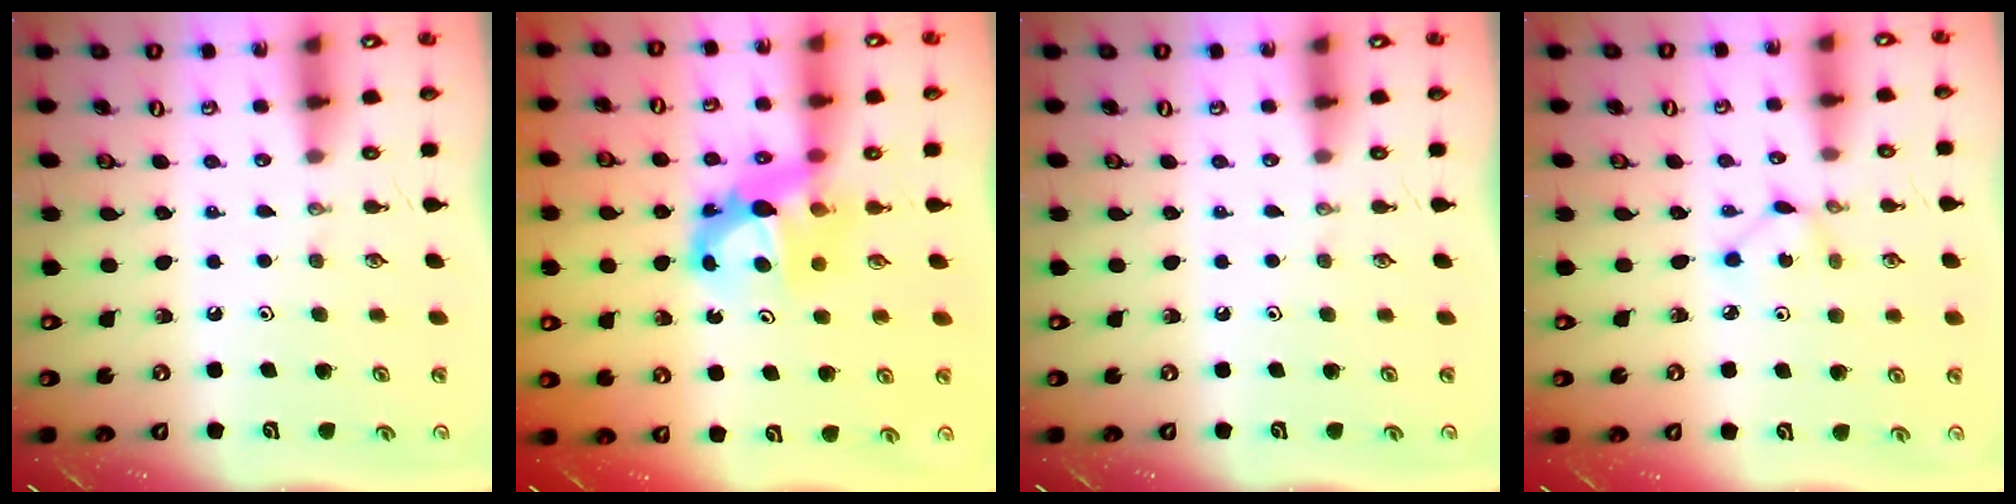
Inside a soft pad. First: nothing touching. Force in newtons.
{"total": 8.2, "press": 8.1, "slide": 0.5}
{"total": 0.0}
{"total": 2.3, "press": 2.3, "slide": 0.2}